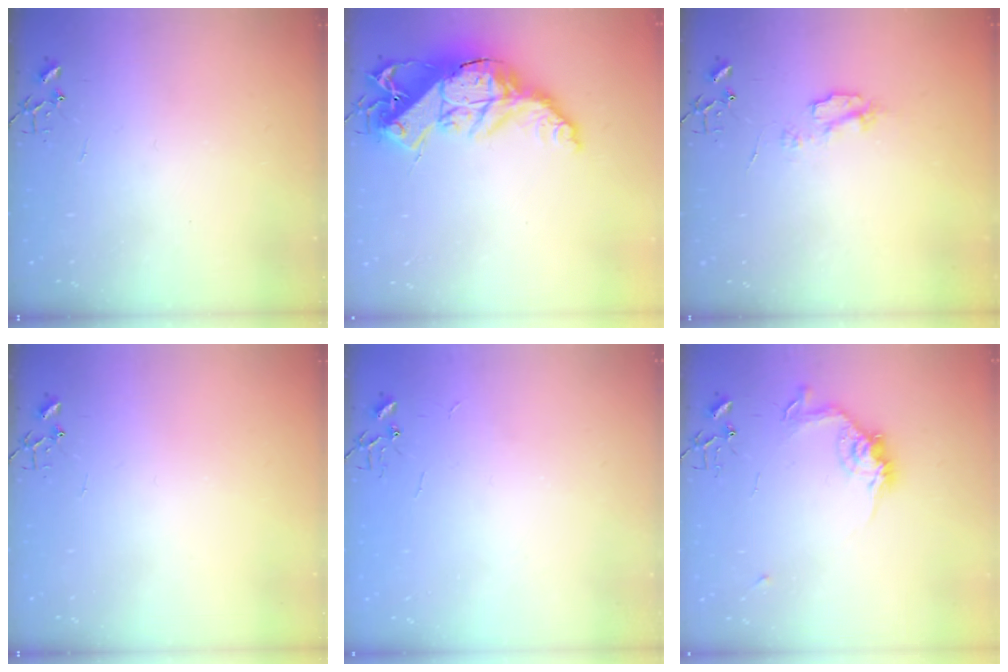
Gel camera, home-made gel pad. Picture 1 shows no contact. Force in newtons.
{"total": 19.6, "press": 19.6, "slide": 1.2}
{"total": 5.1, "press": 5.0, "slide": 0.7}
{"total": 0.0}
{"total": 2.2, "press": 2.2, "slide": 0.3}
{"total": 10.9, "press": 10.9, "slide": 0.5}